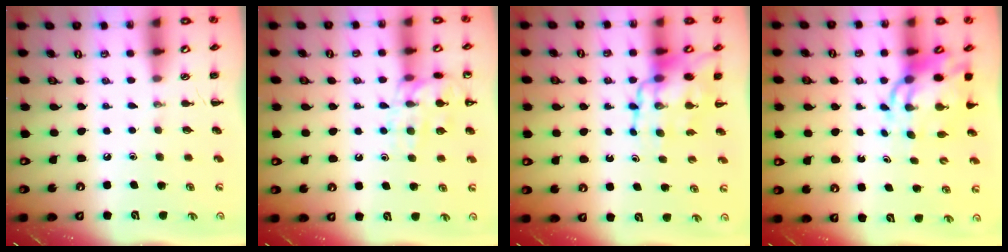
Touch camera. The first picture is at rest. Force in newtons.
{"total": 13.4, "press": 13.4, "slide": 1.3}
{"total": 12.1, "press": 11.7, "slide": 3.0}
{"total": 9.3, "press": 9.0, "slide": 2.2}